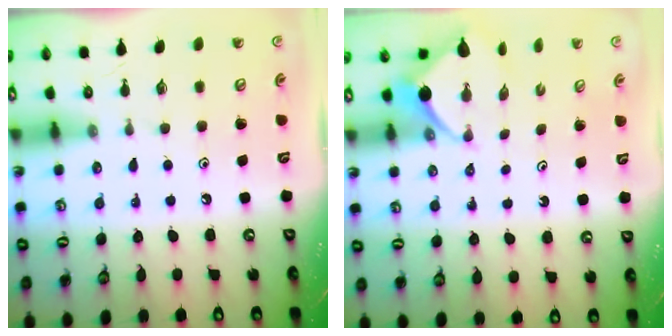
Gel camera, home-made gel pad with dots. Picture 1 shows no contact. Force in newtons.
{"total": 5.4, "press": 5.4, "slide": 0.1}